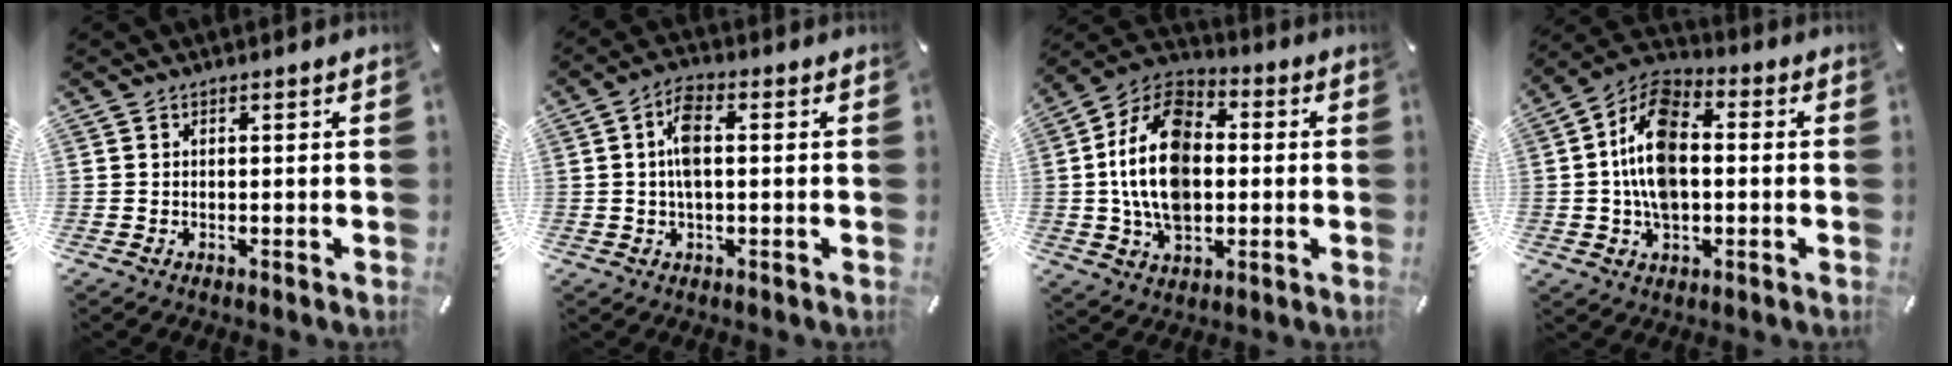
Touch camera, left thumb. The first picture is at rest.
{"total": 6.2, "force": [0.3, 2.9, 5.4], "torque": [-0.101, 0.007, 0.003]}
{"total": 18.3, "force": [-0.5, 12.5, 13.4], "torque": [-0.278, 0.012, -0.013]}
{"total": 13.6, "force": [-1.0, 9.2, 9.9], "torque": [-0.232, 0.010, -0.022]}